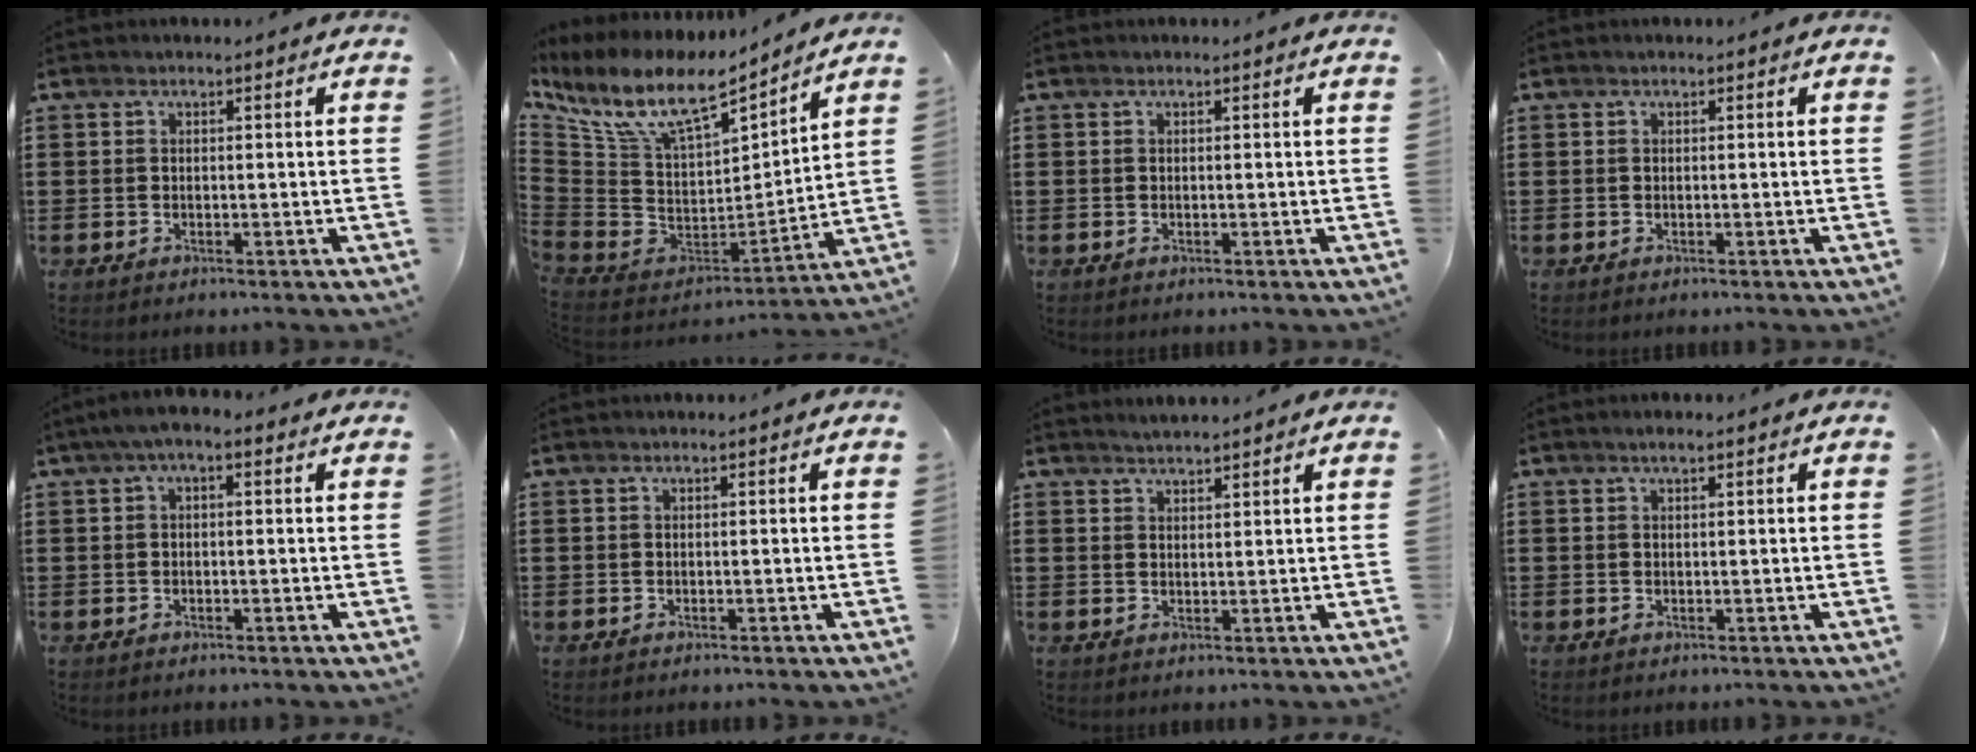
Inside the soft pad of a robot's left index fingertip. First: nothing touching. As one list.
[{"total": 11.0, "force": [7.8, 3.5, 6.9], "torque": [-0.166, -0.054, 0.137]}, {"total": 0.0}, {"total": 0.0}, {"total": 2.1, "force": [-0.1, 0.8, 2.0], "torque": [-0.036, 0.006, -0.004]}, {"total": 0.0}, {"total": 1.8, "force": [1.8, -0.1, 0.1], "torque": [-0.006, 0.001, 0.035]}, {"total": 1.1, "force": [0.6, 0.2, 0.9], "torque": [-0.017, 0.002, 0.011]}]